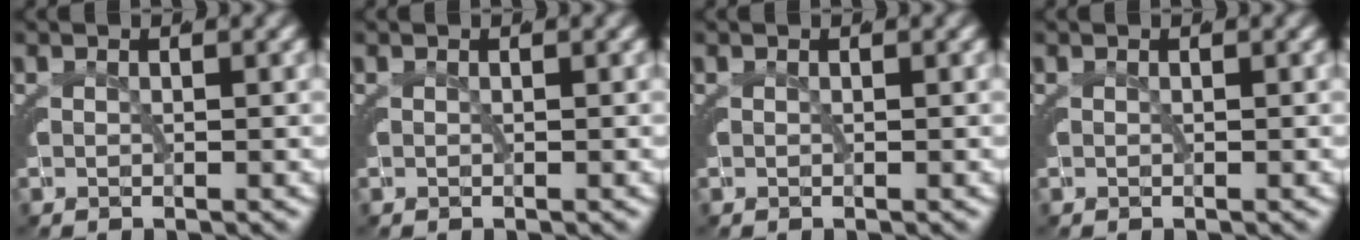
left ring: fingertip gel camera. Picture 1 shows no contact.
{"total": 0.0}
{"total": 0.0}
{"total": 0.0}